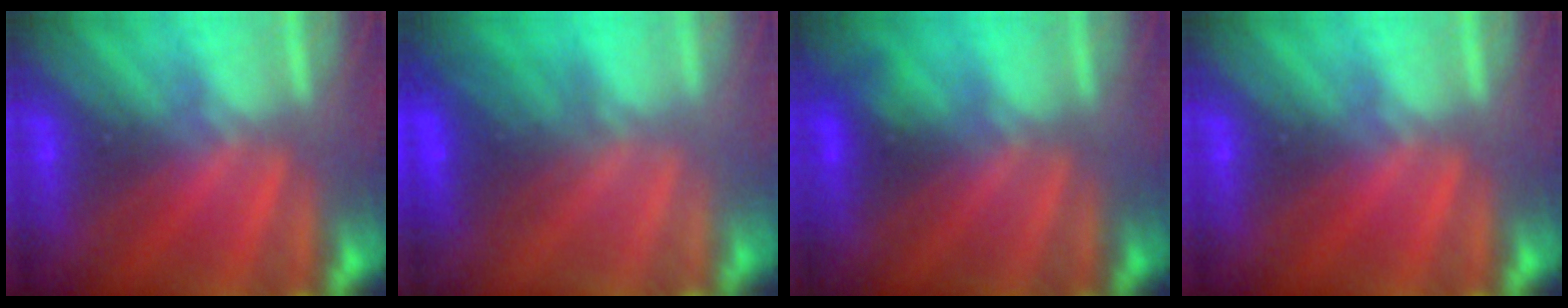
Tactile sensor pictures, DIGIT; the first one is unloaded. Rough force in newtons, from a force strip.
{"total": 2.7}
{"total": 1.9}
{"total": 0.0}